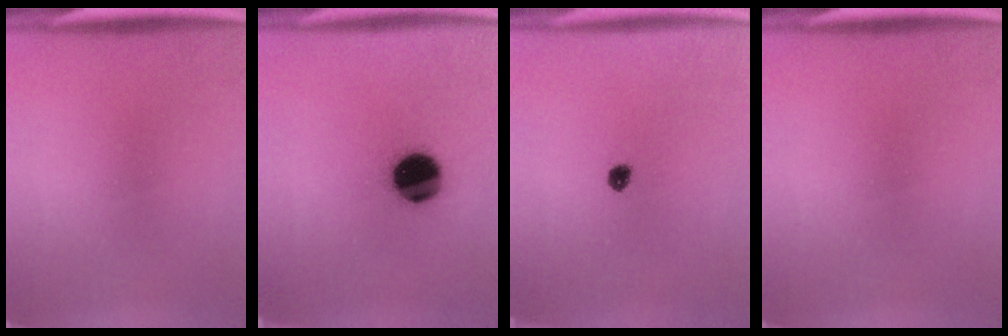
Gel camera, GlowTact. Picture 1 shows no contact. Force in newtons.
{"total": 14.9}
{"total": 1.9}
{"total": 0.0}